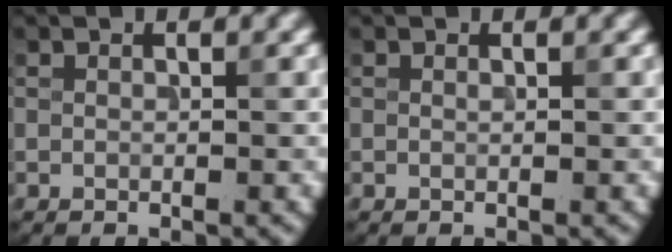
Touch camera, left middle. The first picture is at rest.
{"total": 0.0}